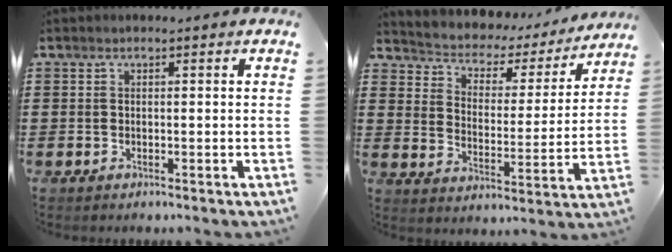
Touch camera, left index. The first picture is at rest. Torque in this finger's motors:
{"motor_torque": [1.10, -1.04, 0.43, 0.09]}